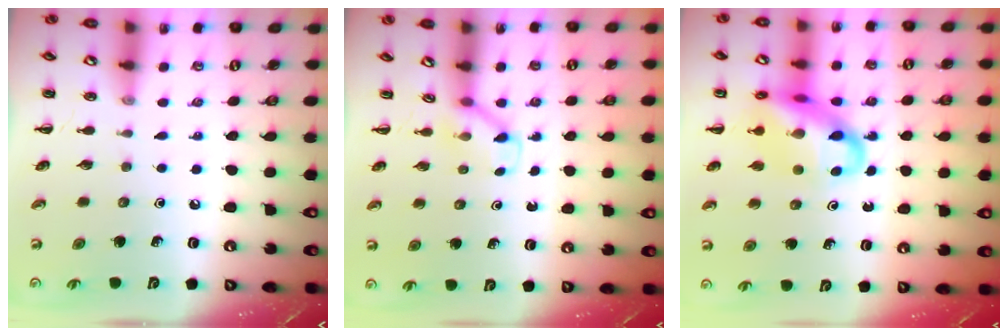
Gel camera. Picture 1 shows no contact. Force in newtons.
{"total": 2.6, "press": 2.4, "slide": 0.9}
{"total": 17.5, "press": 17.2, "slide": 3.4}